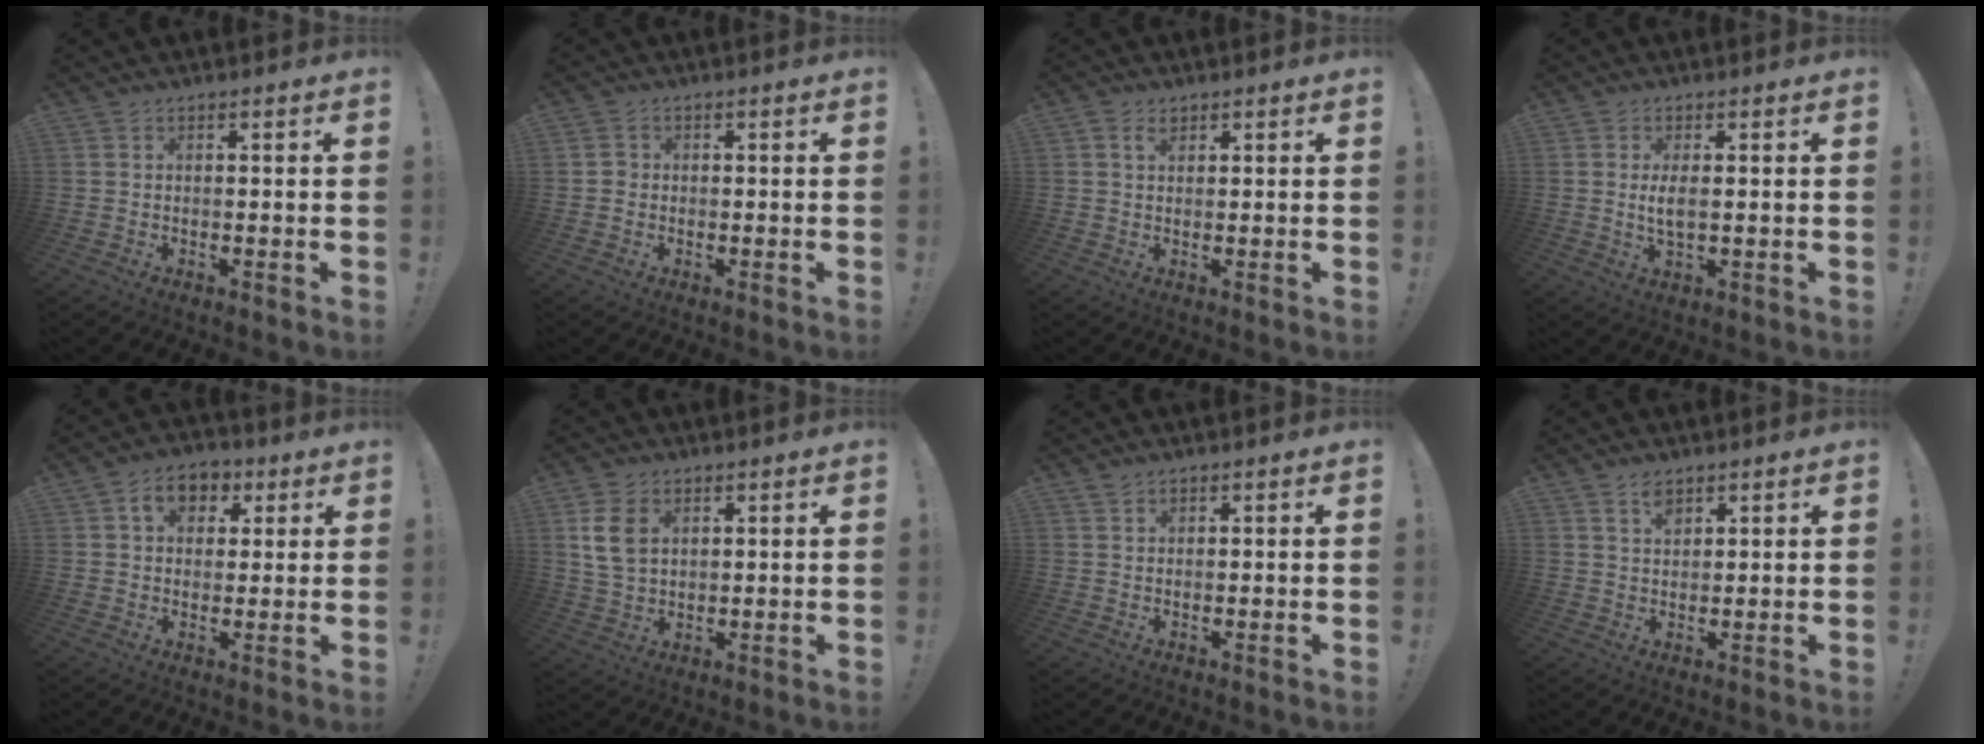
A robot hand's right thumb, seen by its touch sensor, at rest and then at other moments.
{"total": 2.1, "force": [-0.2, 1.9, 0.9], "torque": [-0.011, 0.005, -0.004]}
{"total": 2.1, "force": [1.2, 1.2, 1.2], "torque": [-0.015, -0.002, 0.021]}
{"total": 4.2, "force": [0.3, 1.4, 4.0], "torque": [-0.069, -0.007, 0.002]}
{"total": 8.5, "force": [3.1, 6.4, 4.6], "torque": [-0.059, -0.002, 0.057]}
{"total": 8.6, "force": [3.0, 5.9, 5.4], "torque": [-0.105, -0.001, 0.059]}
{"total": 0.8, "force": [0.6, 0.5, 0.2], "torque": [-0.001, -0.001, 0.011]}
{"total": 3.6, "force": [2.4, 2.0, 1.8], "torque": [-0.014, -0.018, 0.040]}